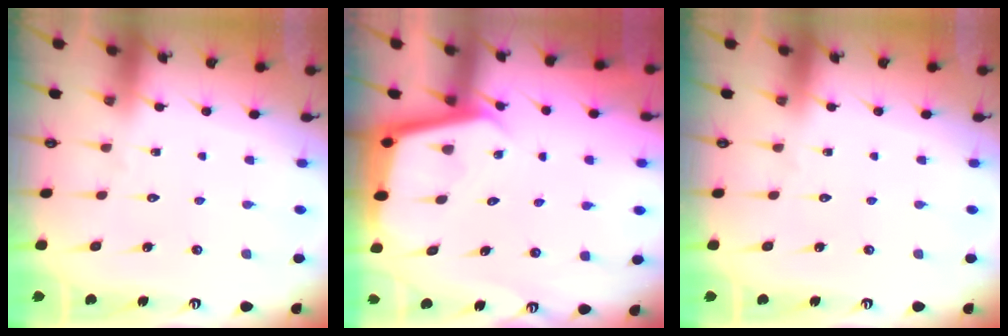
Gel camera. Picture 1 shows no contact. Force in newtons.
{"total": 3.5, "press": 3.5, "slide": 0.2}
{"total": 0.0}